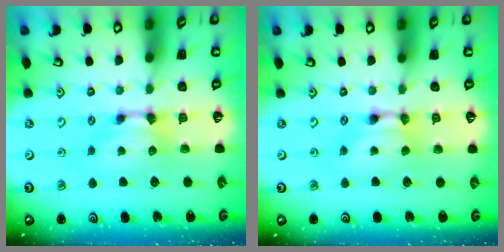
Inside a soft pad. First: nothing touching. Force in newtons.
{"total": 1.6, "press": 1.6, "slide": 0.2}